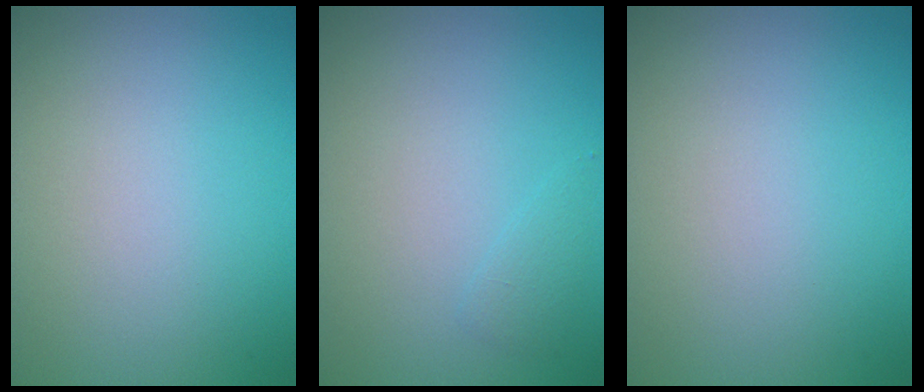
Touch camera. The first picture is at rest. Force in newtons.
{"total": 0.9, "press": 0.9, "slide": 0.1}
{"total": 0.0}